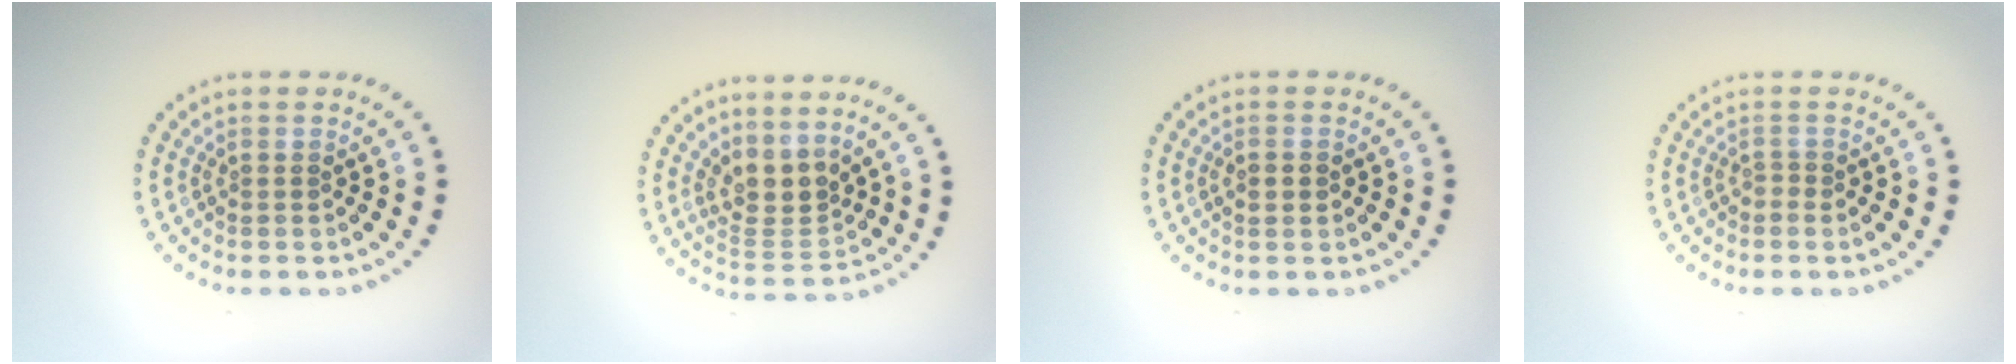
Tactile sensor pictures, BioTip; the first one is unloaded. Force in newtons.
{"total": 3.1, "press": 2.3, "slide": 2.0}
{"total": 1.6, "press": 1.6, "slide": 0.1}
{"total": 0.5, "press": 0.3, "slide": 0.4}